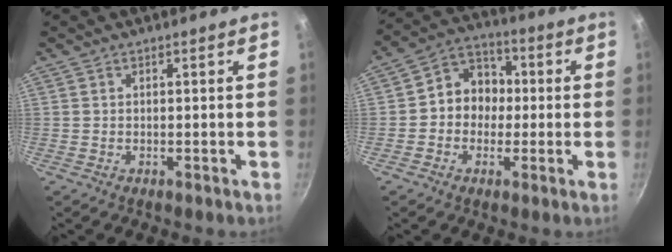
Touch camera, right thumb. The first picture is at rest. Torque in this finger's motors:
{"motor_torque": [-0.75, 0.53, 0.10, 0.23, 0.01]}